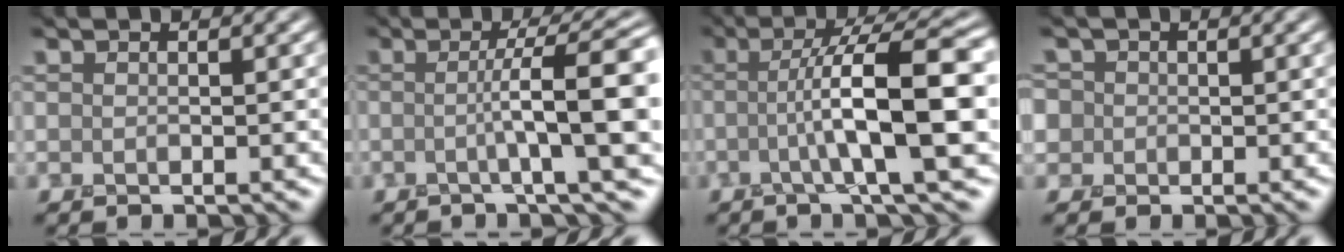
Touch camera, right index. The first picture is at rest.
{"total": 8.3, "force": [-0.4, 1.2, 8.2], "torque": [-0.112, 0.006, -0.011]}
{"total": 9.3, "force": [-0.6, 1.5, 9.1], "torque": [-0.129, 0.014, -0.016]}
{"total": 3.7, "force": [1.1, 3.2, 1.4], "torque": [-0.025, 0.023, -0.003]}